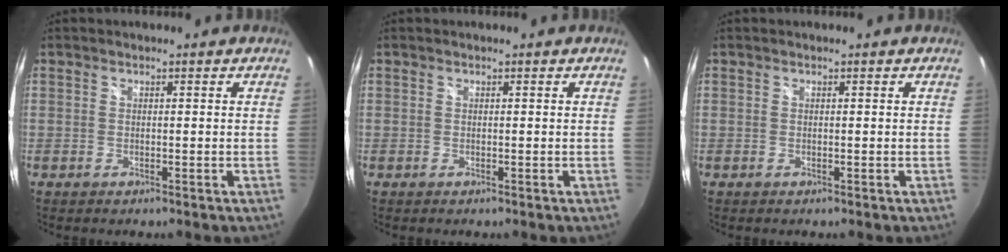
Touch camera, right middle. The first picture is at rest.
{"total": 0.0}
{"total": 0.0}